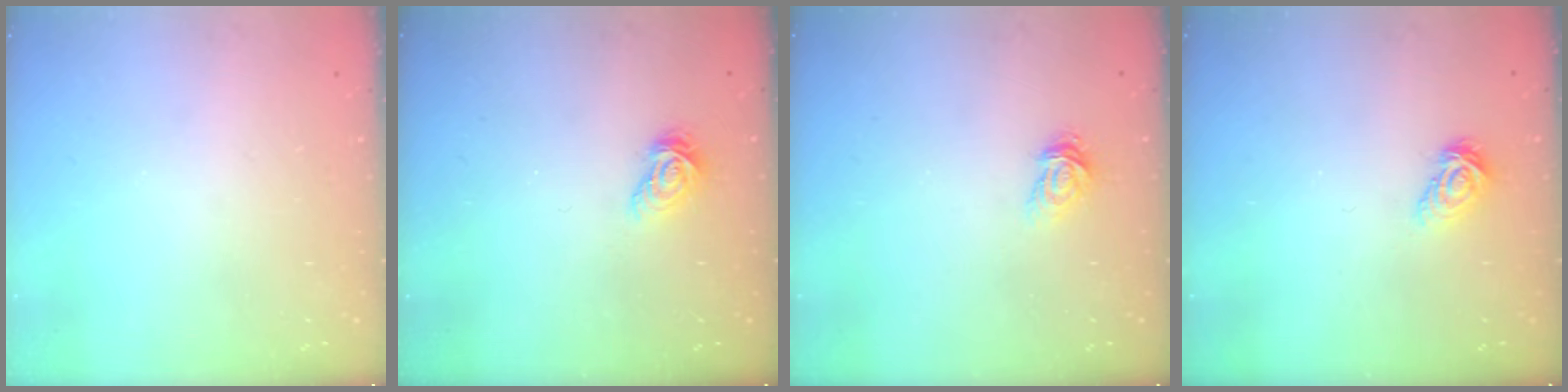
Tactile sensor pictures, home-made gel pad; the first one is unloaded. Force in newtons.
{"total": 6.0, "press": 6.0, "slide": 0.4}
{"total": 3.1, "press": 3.1, "slide": 0.2}
{"total": 5.7, "press": 5.7, "slide": 0.7}